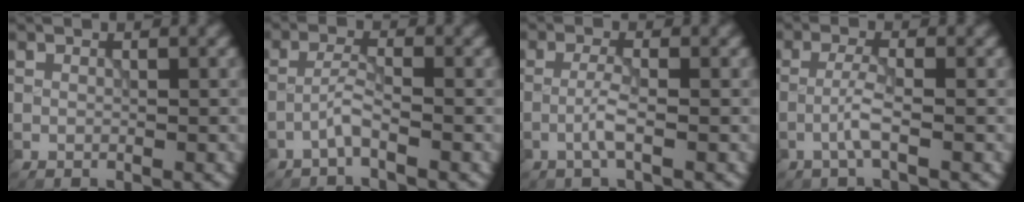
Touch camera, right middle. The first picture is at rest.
{"total": 1.9, "force": [-1.3, 0.1, 1.4], "torque": [-0.028, 0.009, -0.031]}
{"total": 2.0, "force": [-0.8, 0.2, 1.8], "torque": [-0.039, 0.006, -0.021]}
{"total": 2.2, "force": [-0.9, 0.2, 2.0], "torque": [-0.042, 0.009, -0.025]}